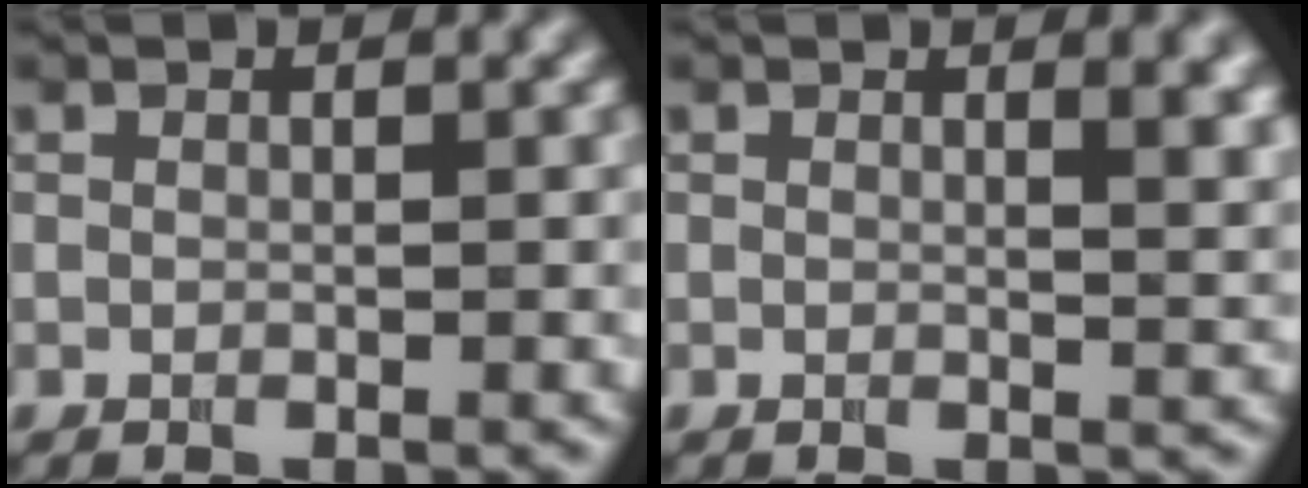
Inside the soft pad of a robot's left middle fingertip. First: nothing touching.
{"total": 3.7, "force": [1.6, 1.4, 3.0], "torque": [-0.024, 0.001, 0.020]}